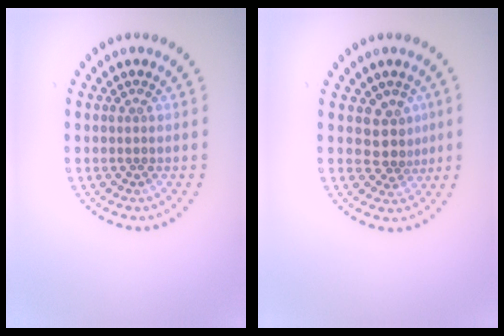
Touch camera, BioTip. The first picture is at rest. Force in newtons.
{"total": 2.7, "press": 2.1, "slide": 1.7}